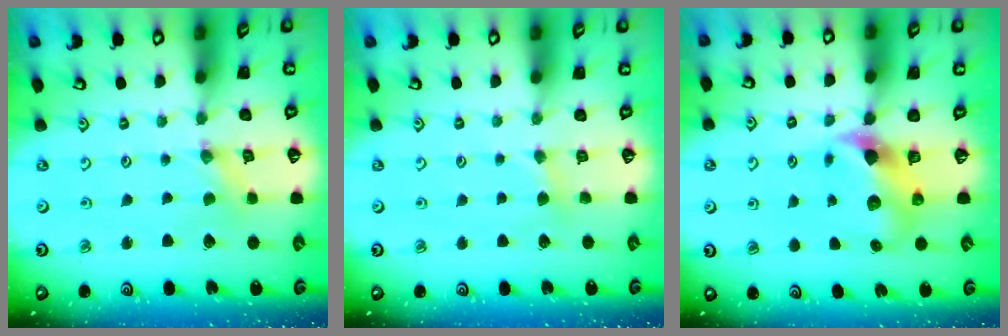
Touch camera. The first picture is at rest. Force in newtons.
{"total": 1.8, "press": 1.8, "slide": 0.3}
{"total": 9.0, "press": 8.9, "slide": 1.5}